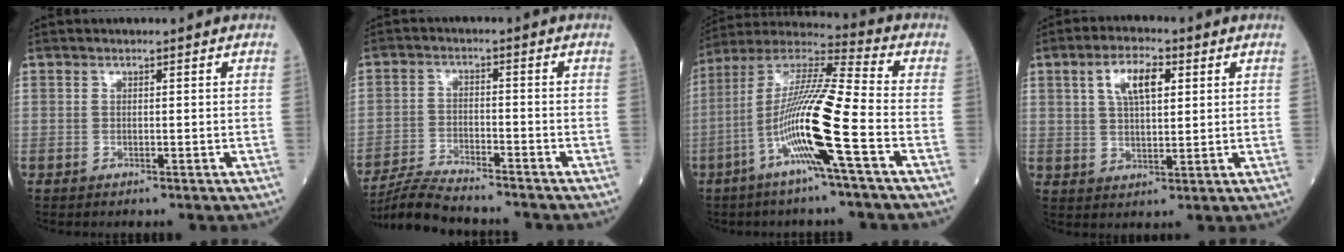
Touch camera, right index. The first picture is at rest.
{"total": 9.1, "force": [-8.6, 0.4, 3.0], "torque": [-0.052, -0.012, -0.148]}
{"total": 15.4, "force": [-5.4, -0.6, 14.4], "torque": [-0.282, -0.001, -0.112]}
{"total": 7.1, "force": [2.7, 2.7, 6.0], "torque": [-0.112, 0.013, 0.050]}